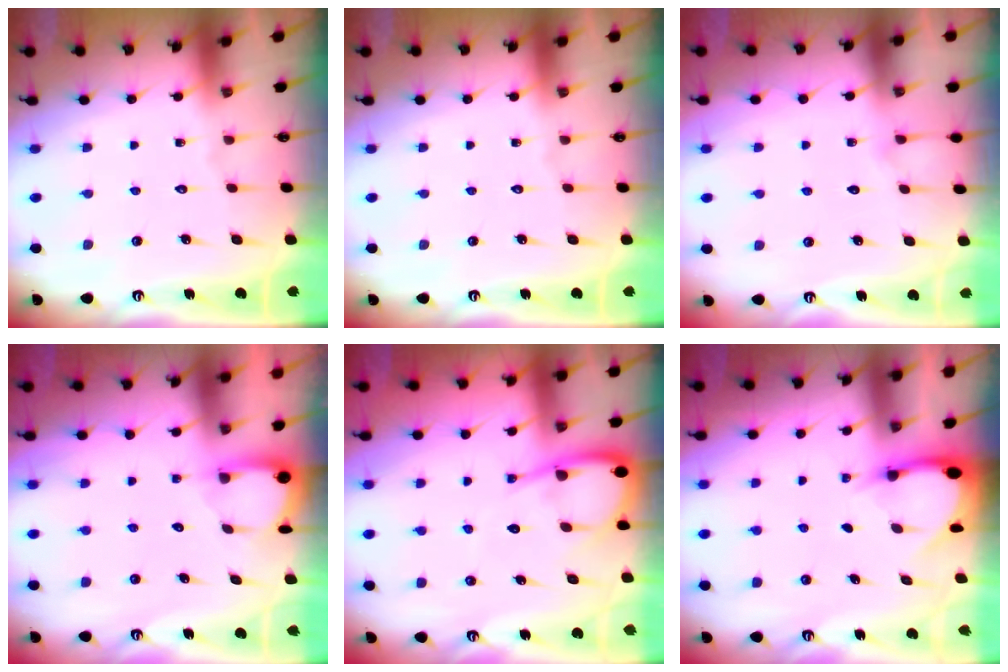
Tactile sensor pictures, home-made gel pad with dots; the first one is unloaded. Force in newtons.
{"total": 0.0}
{"total": 5.8, "press": 5.8, "slide": 0.6}
{"total": 2.8, "press": 2.8, "slide": 0.3}
{"total": 7.8, "press": 7.8, "slide": 0.8}
{"total": 3.3, "press": 3.3, "slide": 0.2}